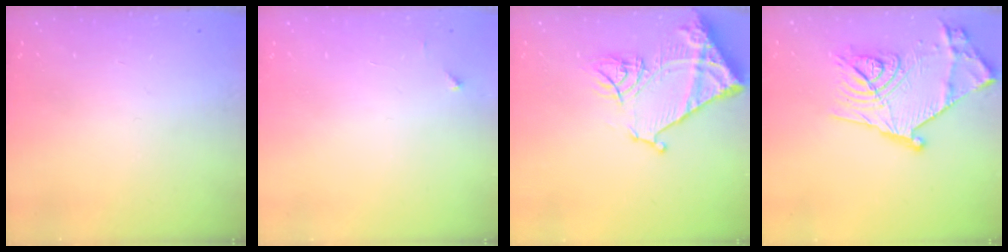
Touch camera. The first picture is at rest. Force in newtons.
{"total": 2.0, "press": 2.0, "slide": 0.2}
{"total": 17.3, "press": 17.3, "slide": 1.6}
{"total": 22.3, "press": 22.3, "slide": 1.1}